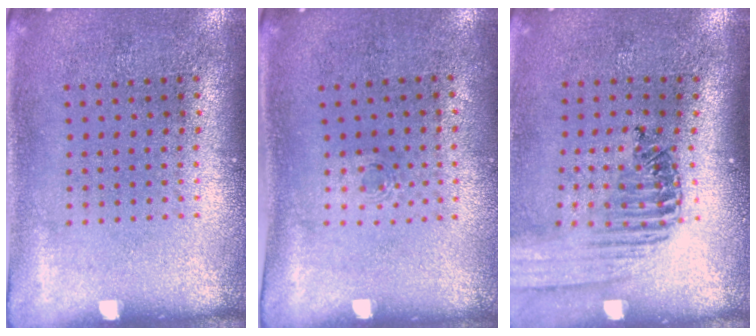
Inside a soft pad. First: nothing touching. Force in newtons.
{"total": 0.5, "press": 0.3, "slide": 0.4}
{"total": 1.4, "press": 1.4, "slide": 0.1}